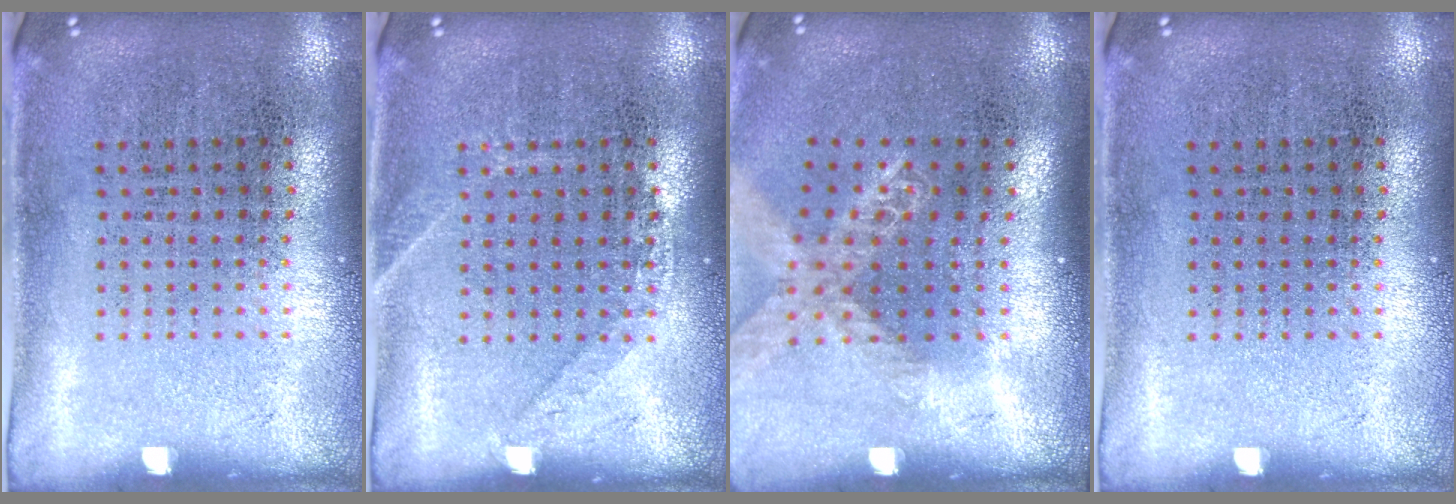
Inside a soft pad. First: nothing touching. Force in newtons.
{"total": 1.2, "press": 1.2, "slide": 0.2}
{"total": 1.6, "press": 1.4, "slide": 0.8}
{"total": 0.0}